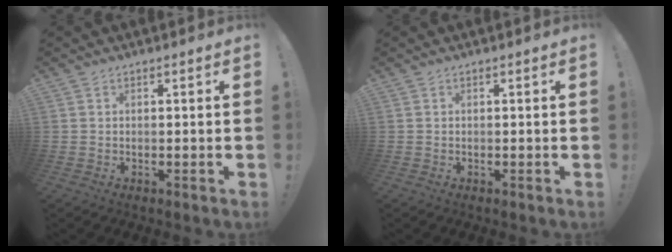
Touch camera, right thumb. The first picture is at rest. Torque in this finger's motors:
{"motor_torque": [0.00, 0.00, -0.04, 0.04, 0.00]}